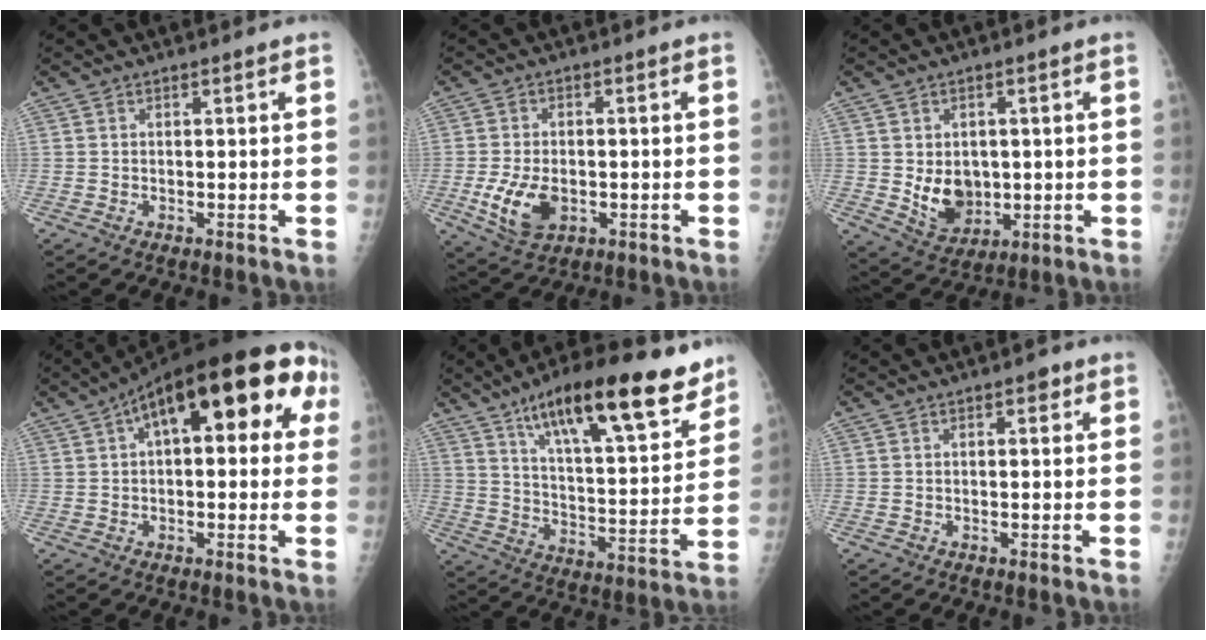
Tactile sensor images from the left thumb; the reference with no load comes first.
{"total": 8.3, "force": [-2.2, 5.4, 6.0], "torque": [-0.109, -0.002, -0.029]}
{"total": 8.0, "force": [-0.1, 6.3, 4.9], "torque": [-0.050, -0.013, 0.018]}
{"total": 22.3, "force": [7.1, 9.4, 18.9], "torque": [-0.258, 0.047, 0.095]}
{"total": 23.7, "force": [15.0, 7.0, 16.9], "torque": [-0.229, -0.052, 0.238]}
{"total": 1.2, "force": [0.6, 0.7, 0.8], "torque": [-0.003, 0.000, 0.005]}